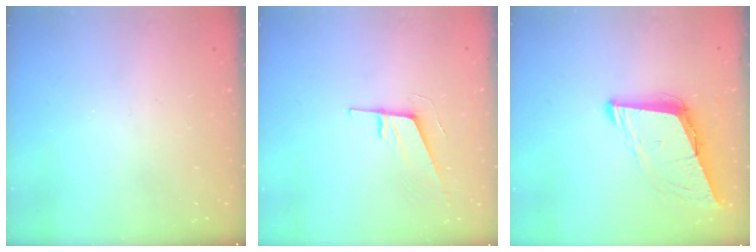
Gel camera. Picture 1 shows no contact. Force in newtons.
{"total": 7.7, "press": 7.4, "slide": 2.3}
{"total": 8.9, "press": 8.2, "slide": 3.6}